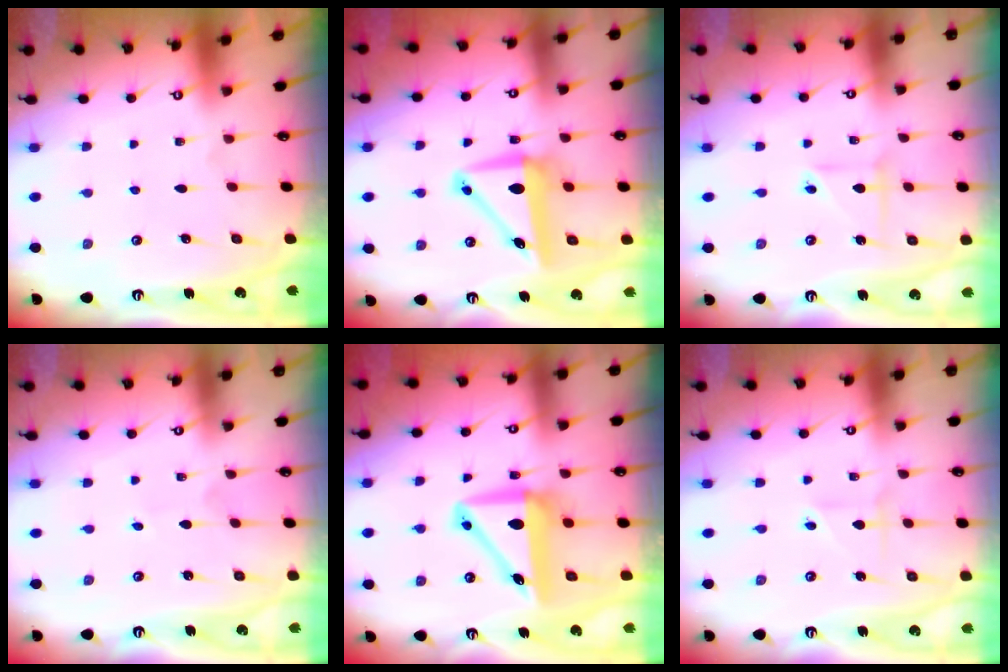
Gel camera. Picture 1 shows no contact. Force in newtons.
{"total": 8.9, "press": 8.3, "slide": 3.1}
{"total": 3.9, "press": 3.9, "slide": 0.4}
{"total": 1.0, "press": 1.0, "slide": 0.0}
{"total": 10.7, "press": 10.4, "slide": 2.5}
{"total": 2.0, "press": 1.9, "slide": 0.5}